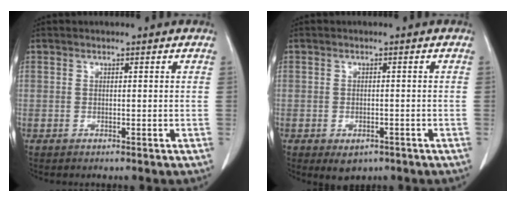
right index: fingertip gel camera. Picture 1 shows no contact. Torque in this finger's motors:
{"motor_torque": [0.64, -0.61, 0.14, 0.02]}